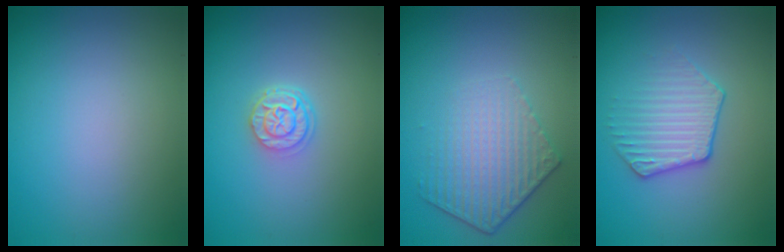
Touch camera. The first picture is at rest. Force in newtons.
{"total": 2.7, "press": 2.1, "slide": 1.7}
{"total": 4.3, "press": 3.2, "slide": 2.9}
{"total": 2.7, "press": 2.2, "slide": 1.6}